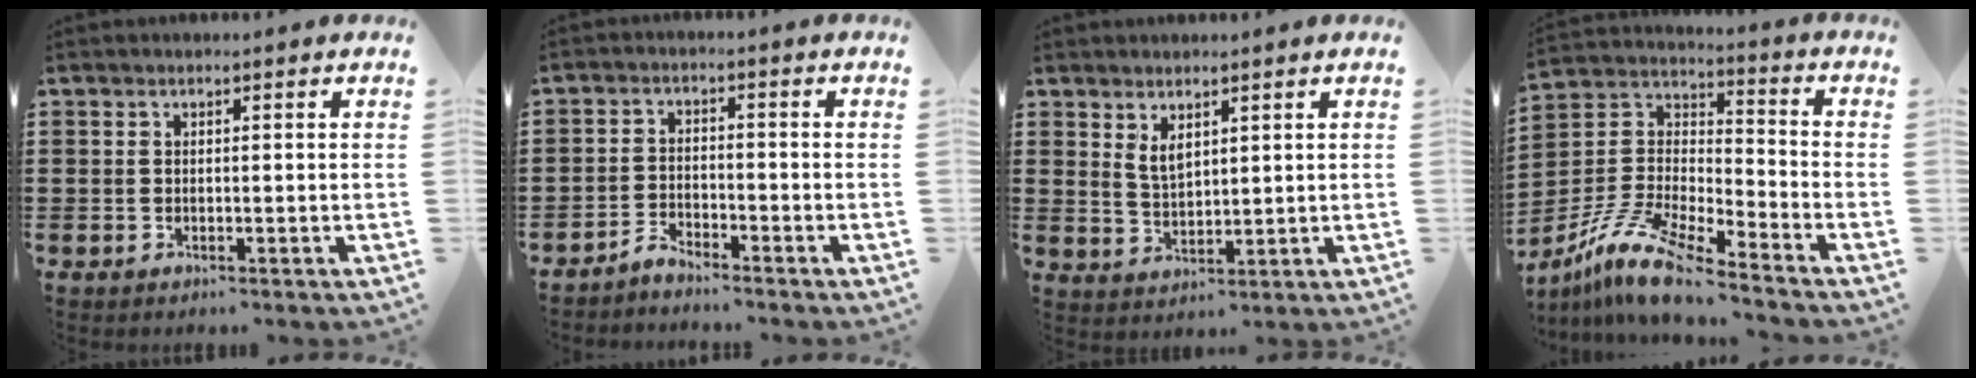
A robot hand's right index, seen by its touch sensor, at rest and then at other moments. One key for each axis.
{"total": 2.7, "fx": -2.7, "fy": 0.0, "fz": 0.0, "tx": -0.007, "ty": 0.003, "tz": -0.057}
{"total": 3.2, "fx": 2.0, "fy": 1.5, "fz": 2.0, "tx": -0.043, "ty": 0.004, "tz": 0.037}
{"total": 11.9, "fx": -10.1, "fy": 1.7, "fz": 6.0, "tx": -0.147, "ty": 0.012, "tz": -0.210}